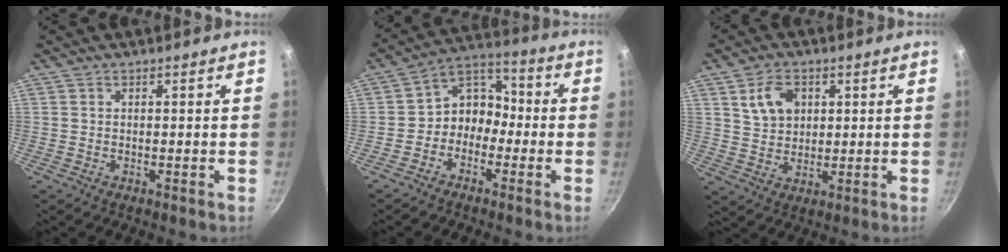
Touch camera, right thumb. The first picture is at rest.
{"total": 8.0, "force": [-2.5, 6.5, 3.9], "torque": [-0.024, 0.052, -0.066]}
{"total": 7.6, "force": [2.7, 5.4, 4.5], "torque": [-0.064, -0.006, 0.052]}